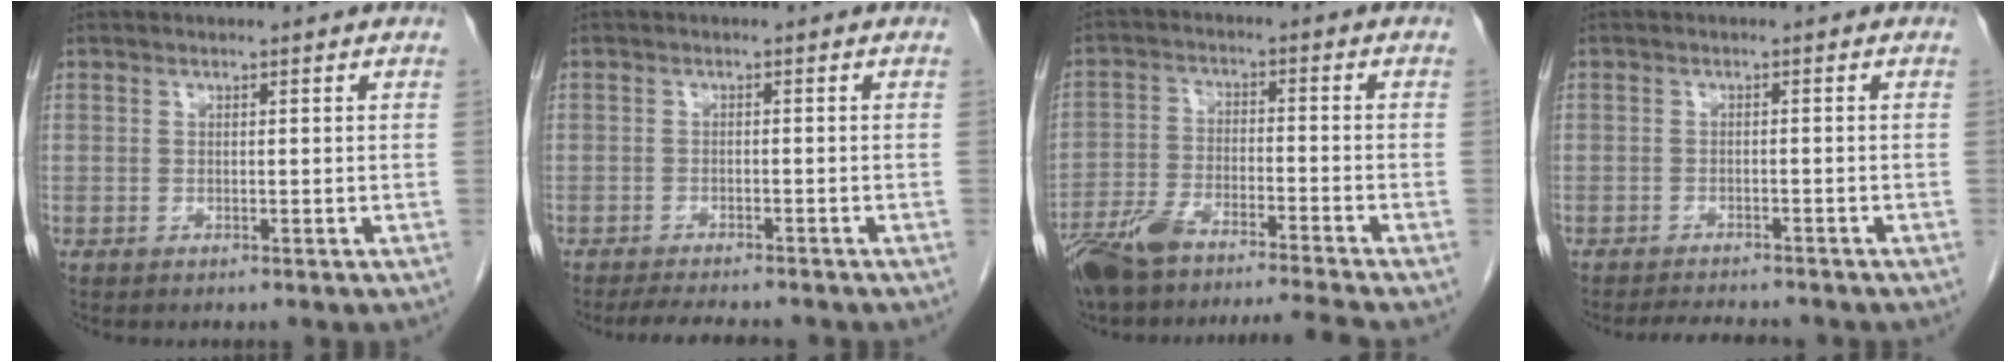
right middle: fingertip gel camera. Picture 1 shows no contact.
{"total": 6.1, "force": [-5.4, 0.9, 2.5], "torque": [-0.037, -0.012, -0.082]}
{"total": 11.3, "force": [-9.9, -0.2, 5.4], "torque": [-0.103, -0.007, -0.173]}
{"total": 4.8, "force": [-4.5, 0.7, 1.4], "torque": [-0.020, -0.010, -0.067]}